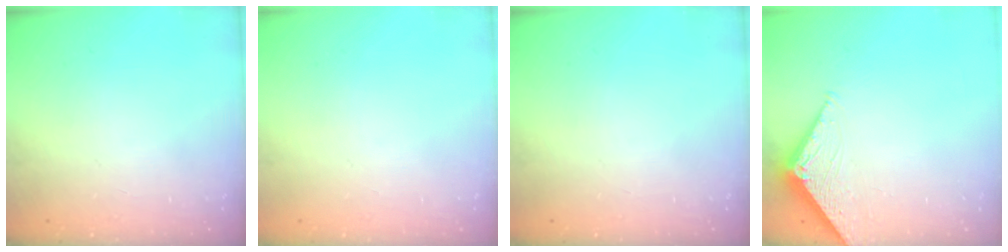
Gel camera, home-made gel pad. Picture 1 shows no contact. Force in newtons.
{"total": 0.0}
{"total": 0.0}
{"total": 4.0, "press": 4.0, "slide": 0.5}